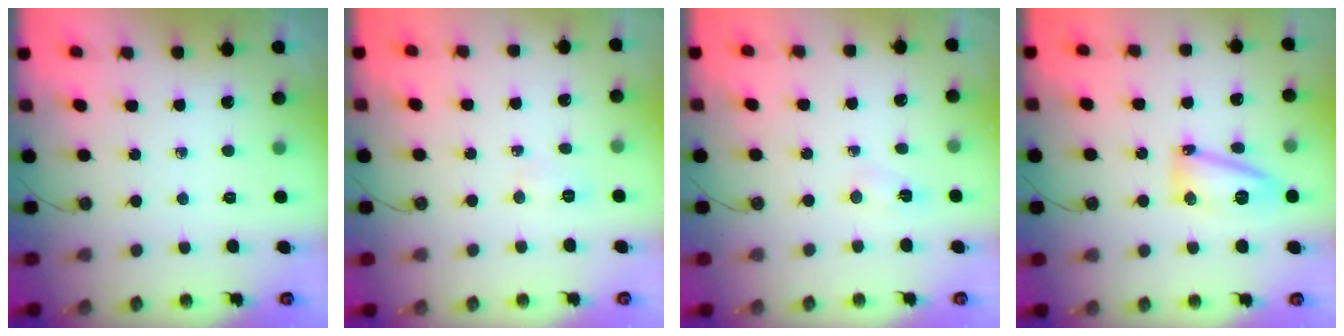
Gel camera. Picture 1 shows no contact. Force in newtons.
{"total": 3.9, "press": 3.7, "slide": 1.0}
{"total": 3.2, "press": 1.9, "slide": 2.6}
{"total": 11.0, "press": 10.9, "slide": 0.8}